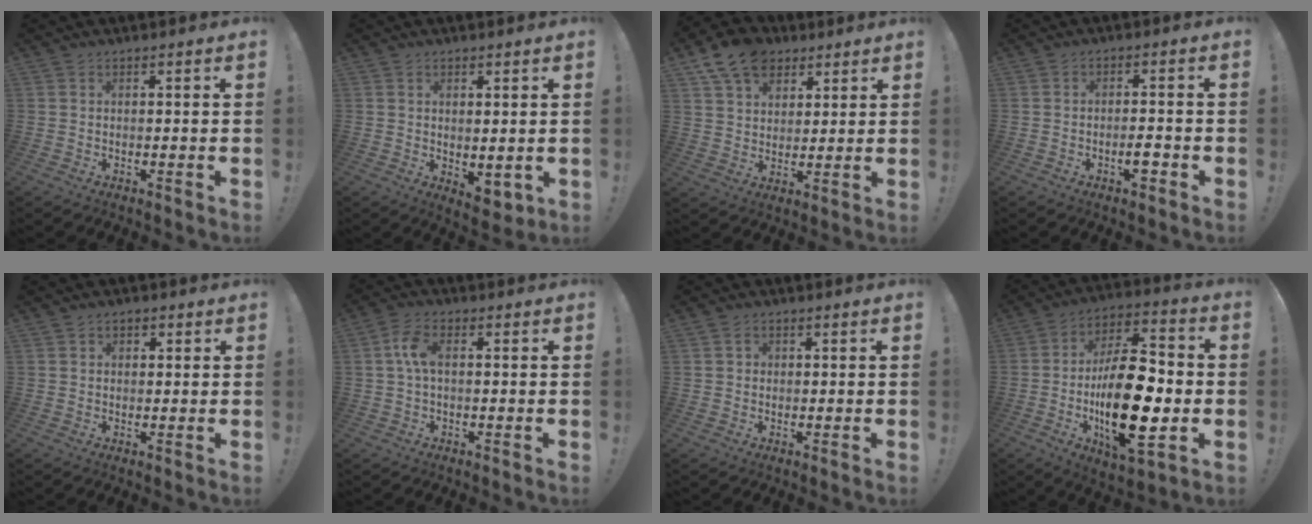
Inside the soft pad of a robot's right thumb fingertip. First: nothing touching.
{"total": 4.4, "force": [1.0, 2.4, 3.5], "torque": [-0.037, -0.016, 0.027]}
{"total": 13.6, "force": [7.8, 9.6, 5.7], "torque": [-0.089, -0.040, 0.152]}
{"total": 3.7, "force": [-1.9, 1.2, 2.9], "torque": [-0.038, 0.007, -0.032]}
{"total": 1.9, "force": [0.5, 1.7, 0.7], "torque": [0.001, -0.001, 0.007]}
{"total": 6.4, "force": [0.5, 3.3, 5.5], "torque": [-0.103, 0.005, 0.008]}
{"total": 1.7, "force": [0.4, 1.6, 0.6], "torque": [-0.004, 0.001, 0.006]}
{"total": 25.6, "force": [-4.4, 11.8, 22.4], "torque": [-0.395, 0.018, -0.062]}